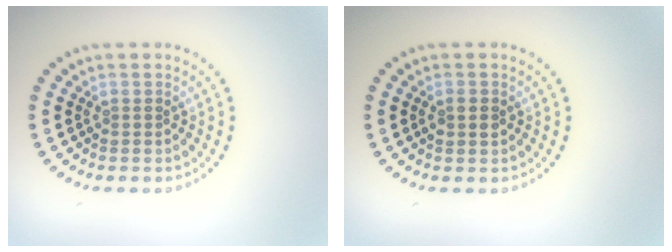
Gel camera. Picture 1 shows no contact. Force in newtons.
{"total": 1.0, "press": 1.0, "slide": 0.2}